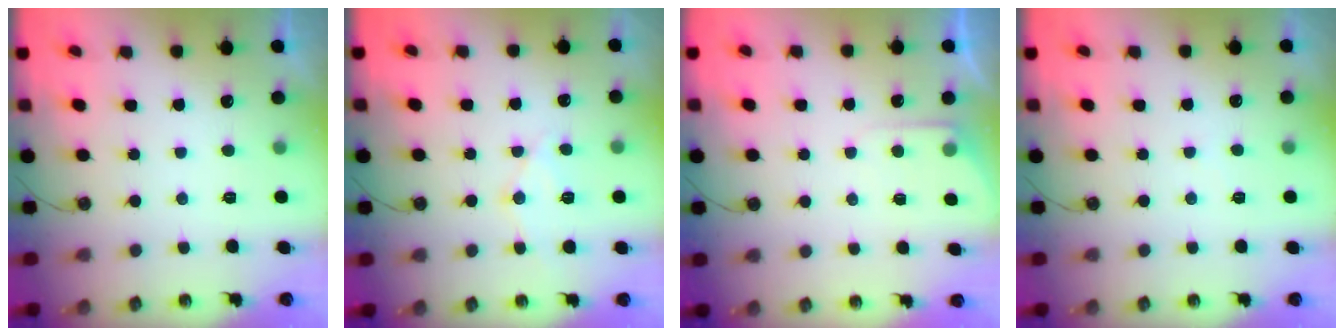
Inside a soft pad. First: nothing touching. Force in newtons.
{"total": 10.4, "press": 10.4, "slide": 0.8}
{"total": 4.5, "press": 4.4, "slide": 0.6}
{"total": 3.6, "press": 3.5, "slide": 0.6}